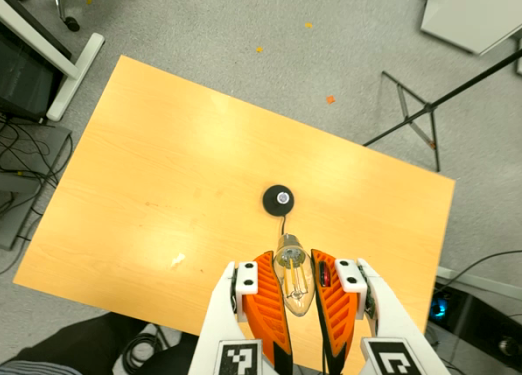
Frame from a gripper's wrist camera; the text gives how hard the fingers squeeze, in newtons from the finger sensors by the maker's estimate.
{"total": 20.8, "left": 25.2, "right": 16.3}